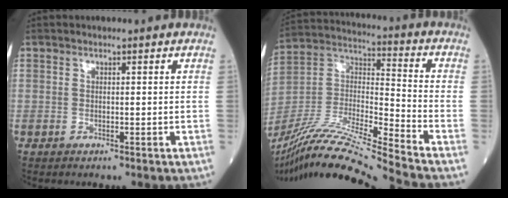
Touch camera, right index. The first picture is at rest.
{"total": 21.5, "force": [-19.1, -1.9, 9.8], "torque": [-0.217, -0.017, -0.350]}